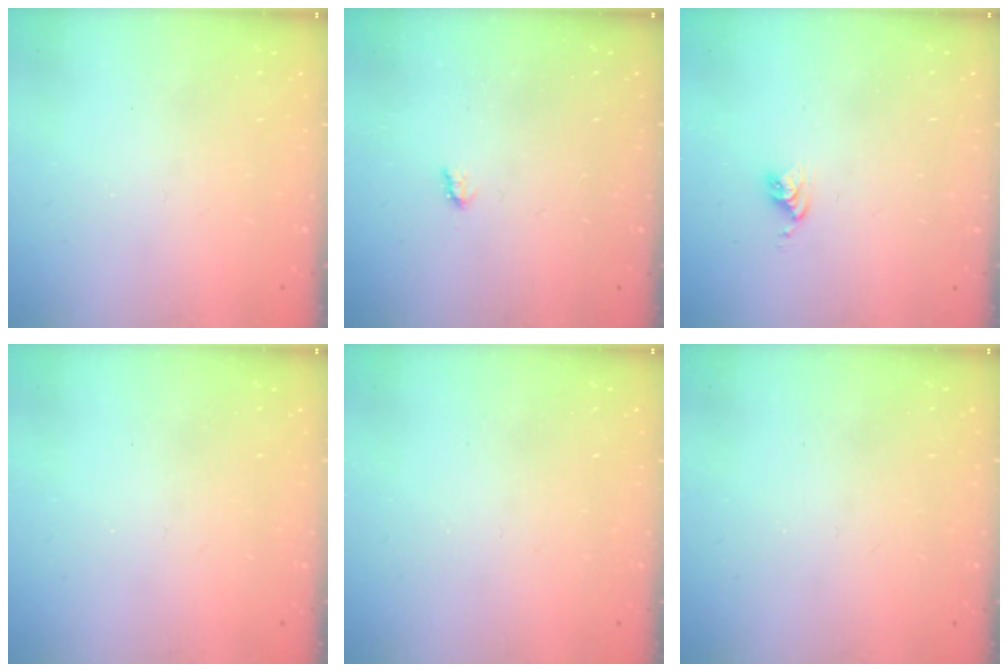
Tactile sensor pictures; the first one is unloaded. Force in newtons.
{"total": 1.9, "press": 1.9, "slide": 0.3}
{"total": 3.9, "press": 3.8, "slide": 0.3}
{"total": 0.0}
{"total": 0.0}
{"total": 0.0}